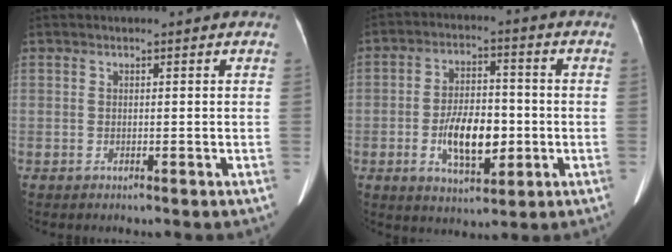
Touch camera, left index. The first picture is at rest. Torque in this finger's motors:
{"motor_torque": [0.60, 0.37, 0.34, 0.05]}